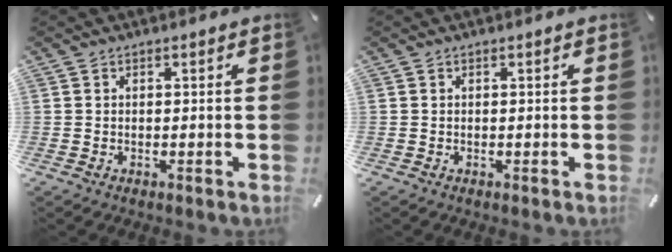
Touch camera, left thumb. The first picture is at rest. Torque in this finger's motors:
{"motor_torque": [0.00, 0.00, 0.00, 0.00, 0.00]}